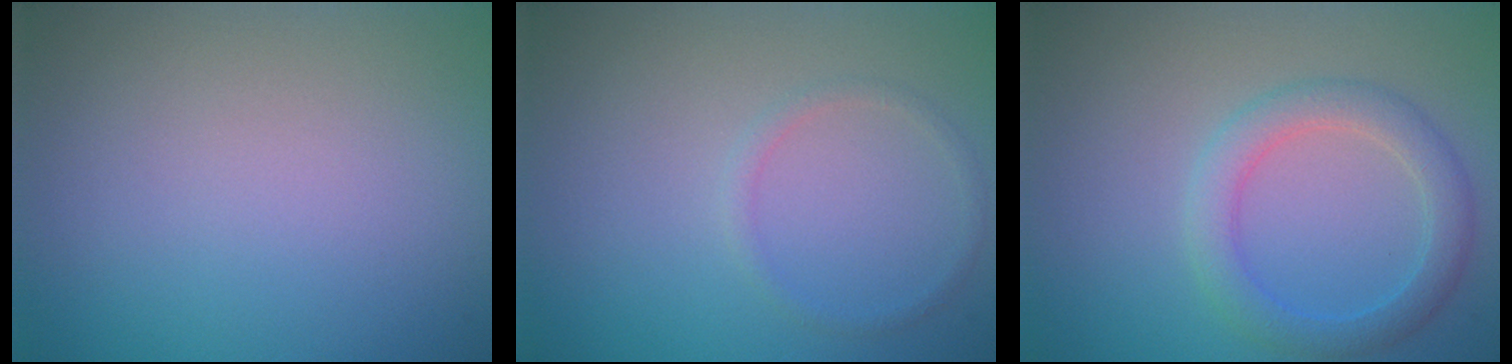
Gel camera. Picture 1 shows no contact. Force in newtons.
{"total": 1.0, "press": 0.9, "slide": 0.2}
{"total": 2.2, "press": 2.2, "slide": 0.3}